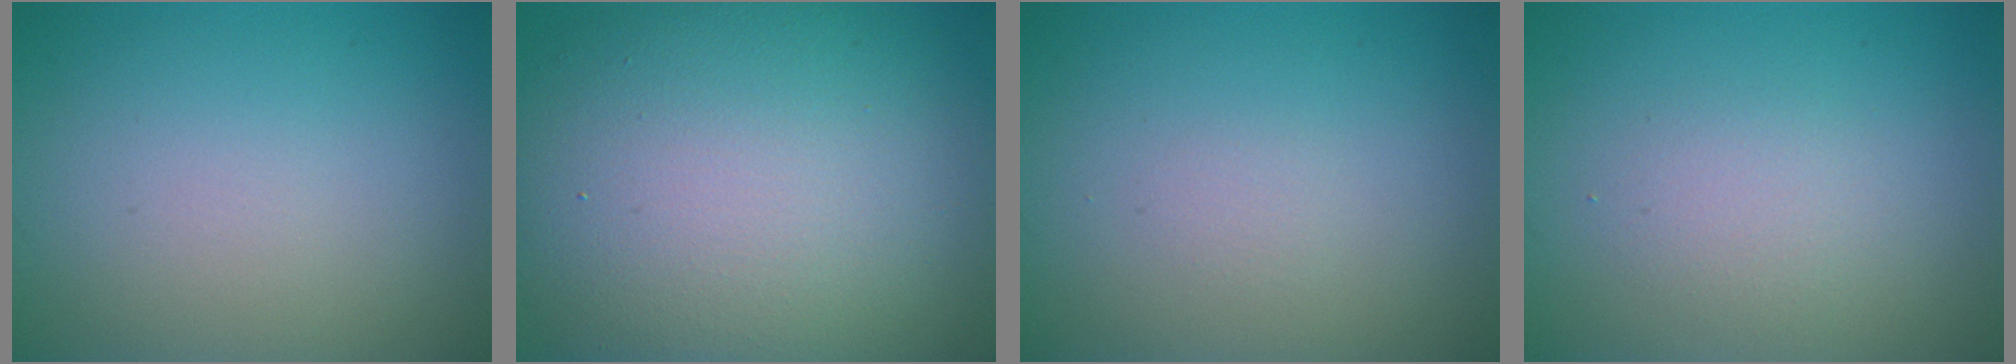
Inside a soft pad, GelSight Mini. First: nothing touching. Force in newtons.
{"total": 15.2, "press": 15.2, "slide": 1.1}
{"total": 0.5, "press": 0.5, "slide": 0.0}
{"total": 1.7, "press": 1.7, "slide": 0.2}